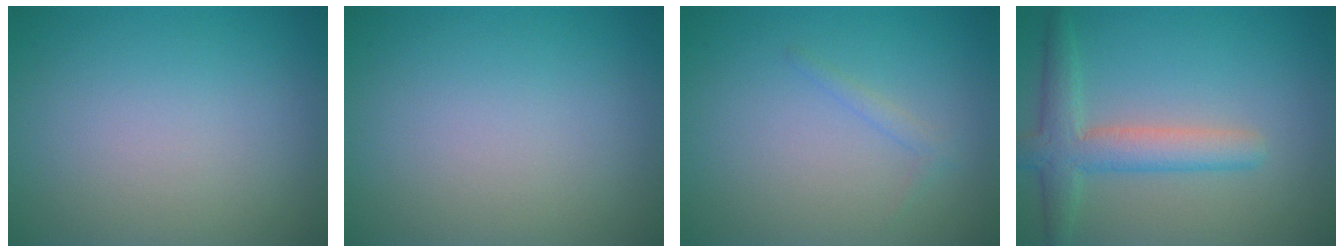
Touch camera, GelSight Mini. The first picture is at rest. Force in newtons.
{"total": 0.0}
{"total": 0.8, "press": 0.8, "slide": 0.1}
{"total": 4.1, "press": 4.1, "slide": 0.2}